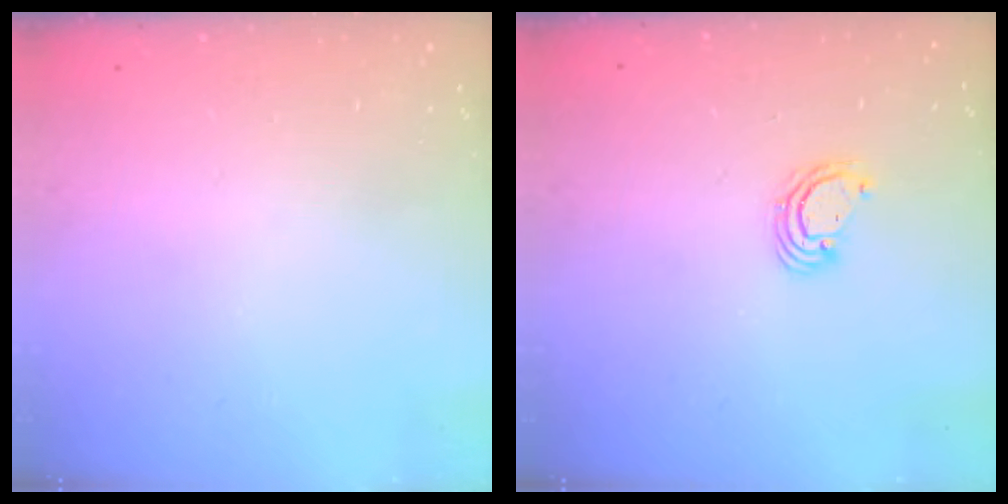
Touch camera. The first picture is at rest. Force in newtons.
{"total": 3.8, "press": 3.8, "slide": 0.1}